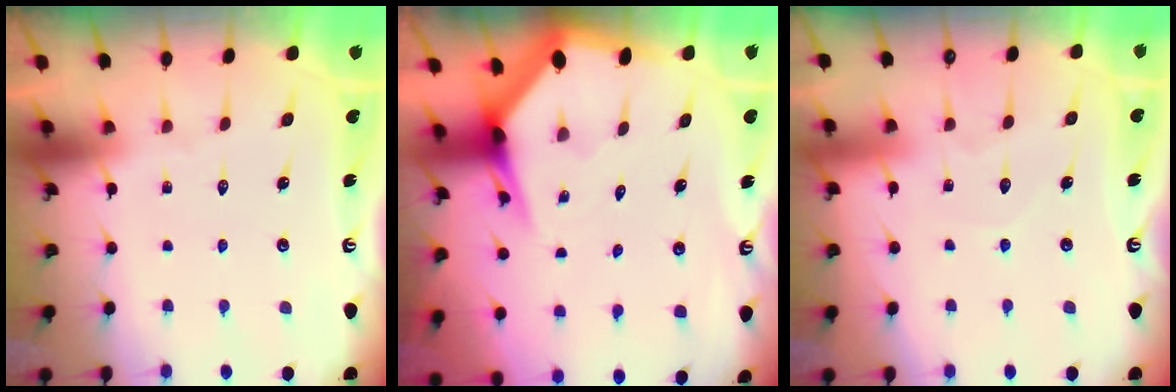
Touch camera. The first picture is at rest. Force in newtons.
{"total": 4.6, "press": 4.5, "slide": 0.6}
{"total": 4.5, "press": 4.5, "slide": 0.4}